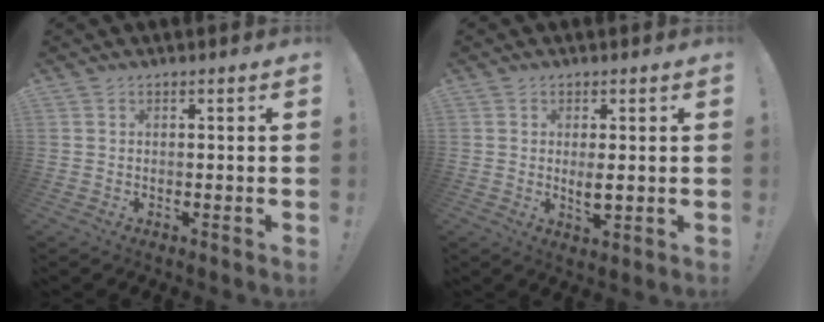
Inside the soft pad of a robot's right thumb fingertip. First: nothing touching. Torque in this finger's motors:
{"motor_torque": [-0.19, -0.01, 0.05, 0.39, -0.07]}